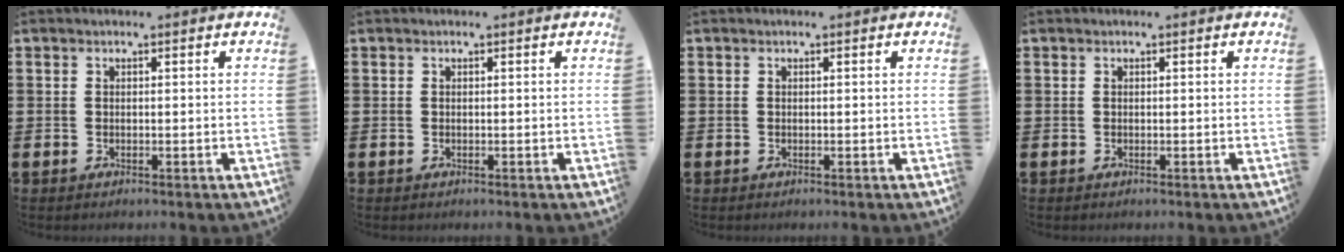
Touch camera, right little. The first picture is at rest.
{"total": 0.0}
{"total": 0.0}
{"total": 0.0}